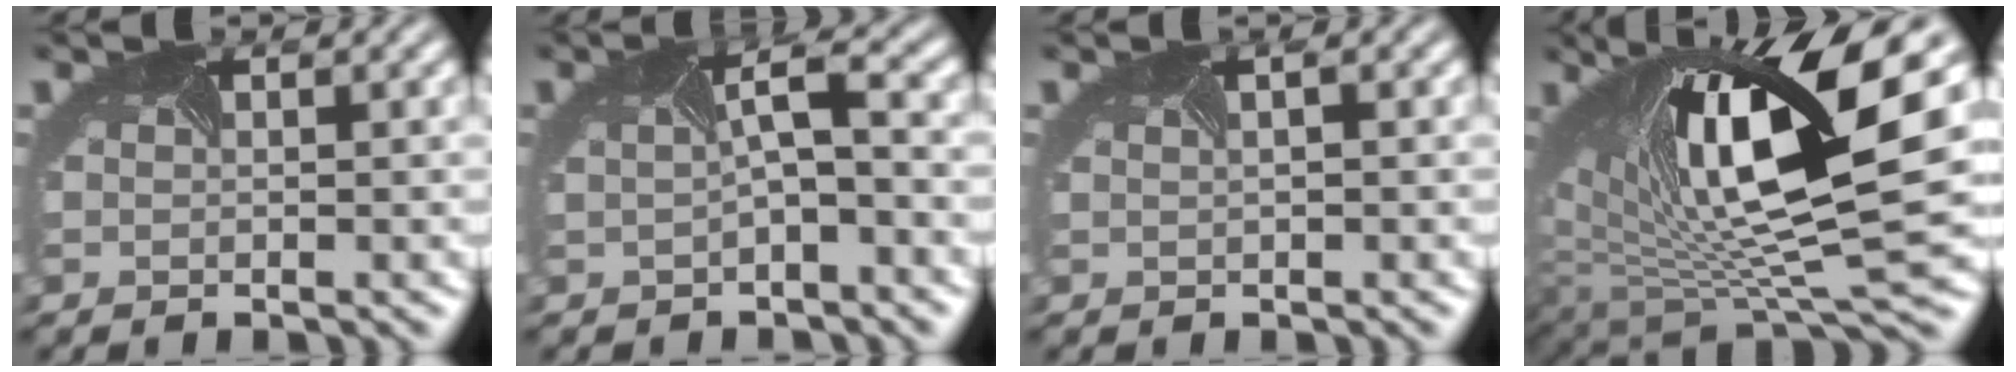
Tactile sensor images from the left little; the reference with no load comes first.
{"total": 2.3, "force": [-1.0, 0.3, 2.0], "torque": [-0.050, 0.005, -0.010]}
{"total": 0.8, "force": [-0.2, 0.4, 0.6], "torque": [-0.009, 0.003, 0.005]}
{"total": 14.7, "force": [3.6, 4.3, 13.6], "torque": [-0.243, -0.005, 0.074]}